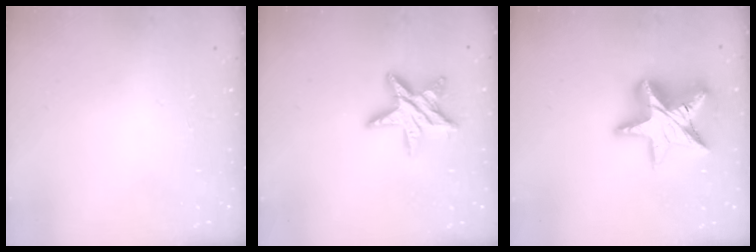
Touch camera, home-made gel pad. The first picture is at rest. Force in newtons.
{"total": 13.0, "press": 13.0, "slide": 0.9}
{"total": 18.8, "press": 18.7, "slide": 1.4}